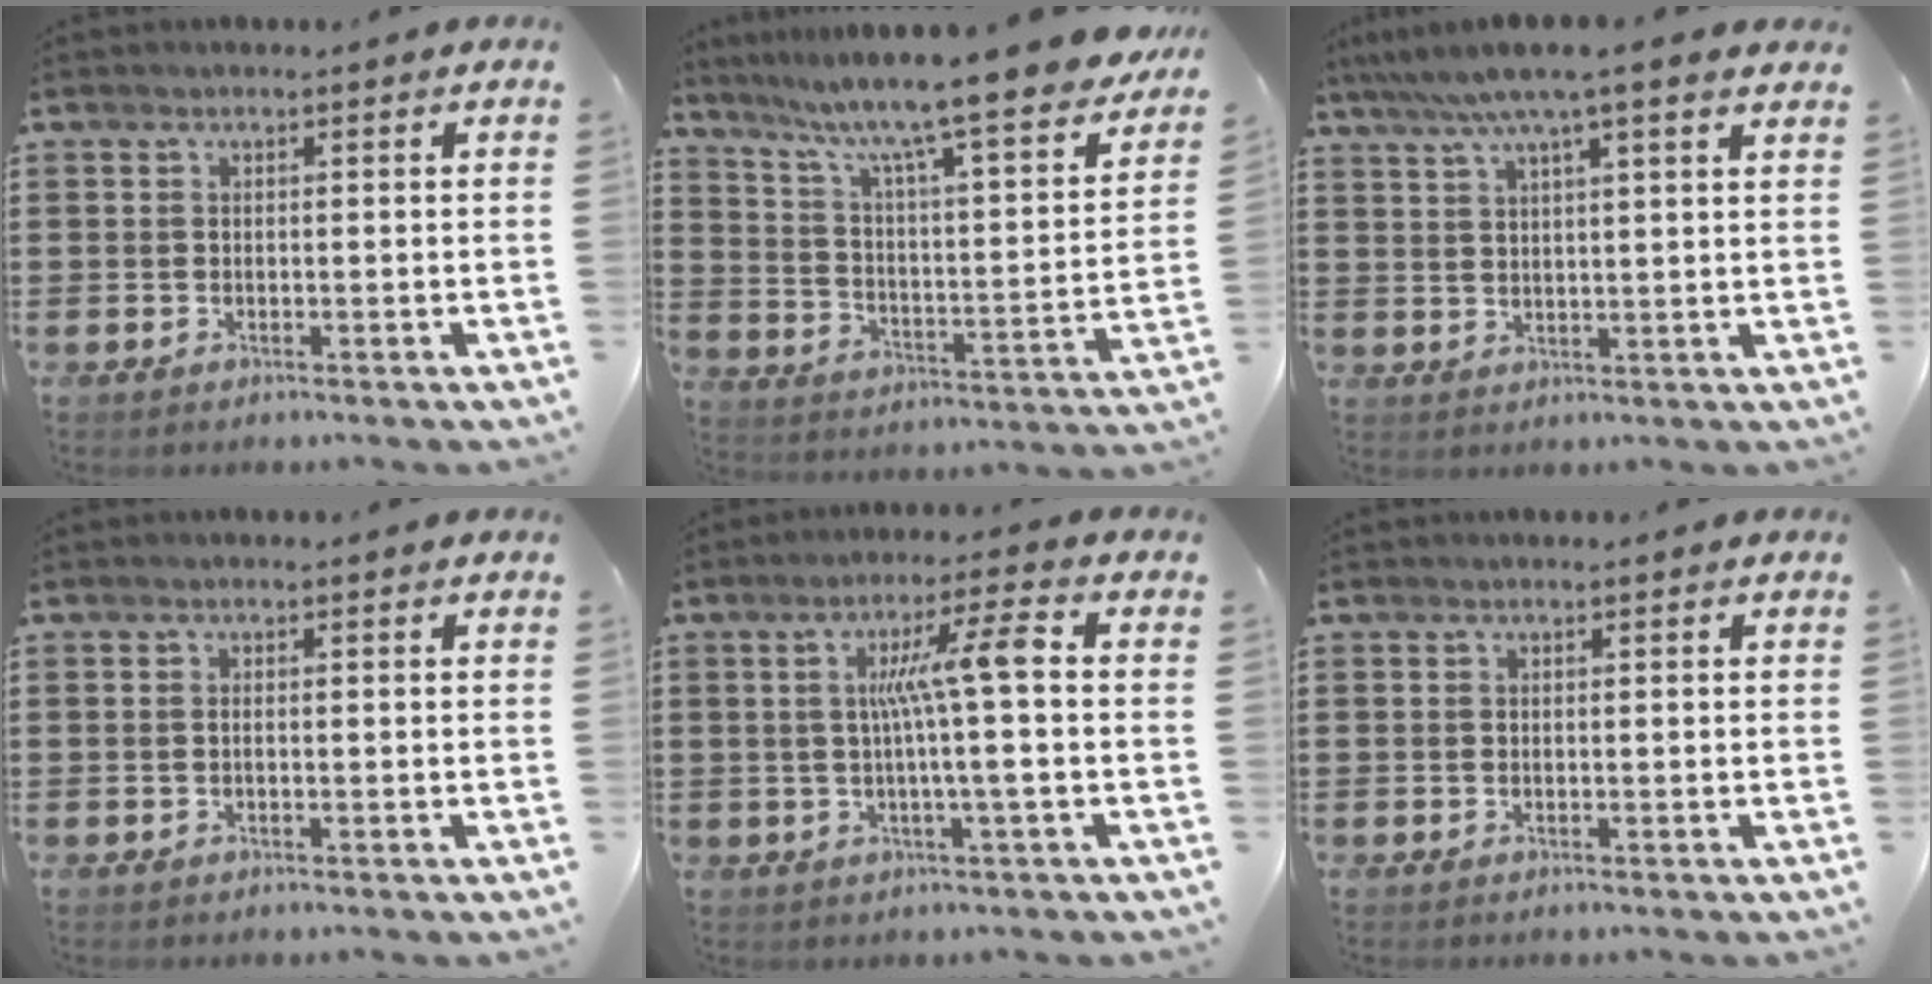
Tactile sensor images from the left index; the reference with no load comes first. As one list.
[{"total": 10.3, "force": [8.5, -0.1, 5.8], "torque": [-0.138, -0.069, 0.132]}, {"total": 6.3, "force": [4.8, 0.1, 4.1], "torque": [-0.092, -0.011, 0.082]}, {"total": 0.6, "force": [-0.1, 0.1, 0.5], "torque": [-0.010, -0.002, -0.002]}, {"total": 7.9, "force": [0.4, -0.2, 7.9], "torque": [-0.148, 0.005, -0.003]}, {"total": 0.0}]